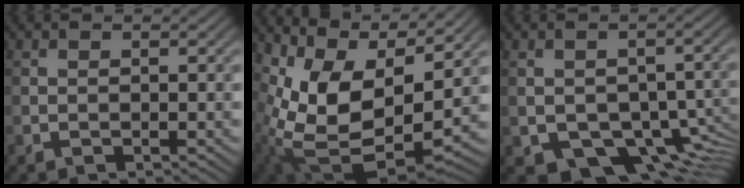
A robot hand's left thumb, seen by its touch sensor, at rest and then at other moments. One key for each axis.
{"total": 12.5, "fx": 3.6, "fy": 6.7, "fz": 10.0, "tx": -0.213, "ty": -0.018, "tz": 0.077}
{"total": 9.7, "fx": -4.1, "fy": 6.2, "fz": 6.3, "tx": -0.098, "ty": -0.027, "tz": -0.059}